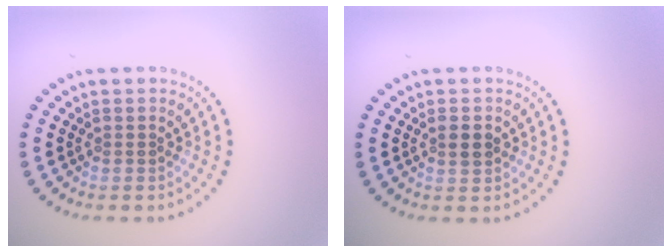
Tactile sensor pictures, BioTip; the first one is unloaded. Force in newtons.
{"total": 1.5, "press": 1.5, "slide": 0.1}